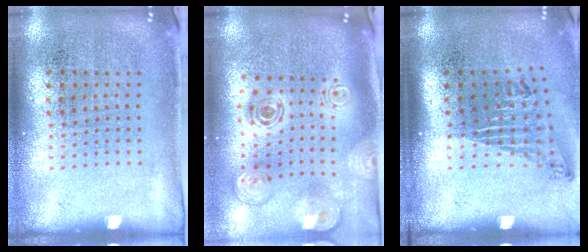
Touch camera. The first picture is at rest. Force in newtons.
{"total": 2.0, "press": 1.7, "slide": 1.1}
{"total": 1.7, "press": 1.1, "slide": 1.3}